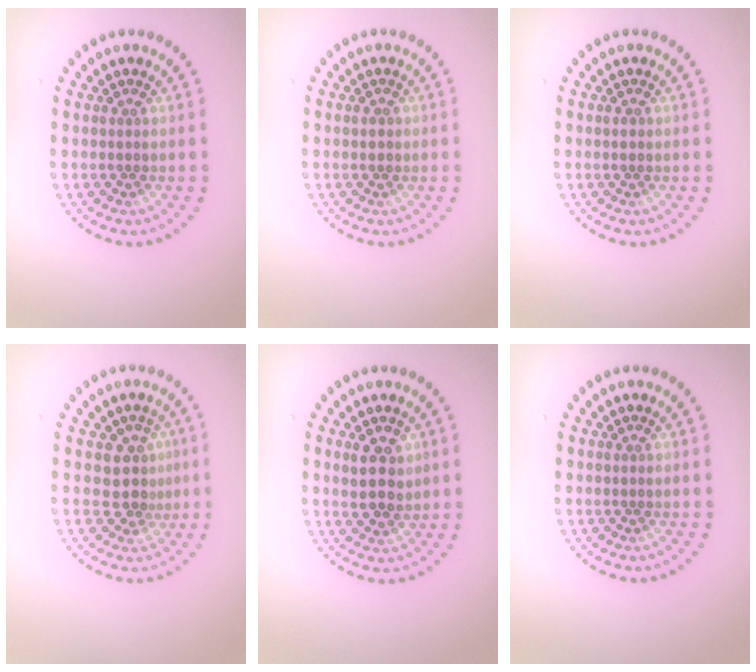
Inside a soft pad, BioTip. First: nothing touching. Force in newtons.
{"total": 1.1, "press": 1.1, "slide": 0.1}
{"total": 0.8, "press": 0.8, "slide": 0.1}
{"total": 2.6, "press": 2.0, "slide": 1.7}
{"total": 3.1, "press": 3.0, "slide": 0.9}
{"total": 0.0}